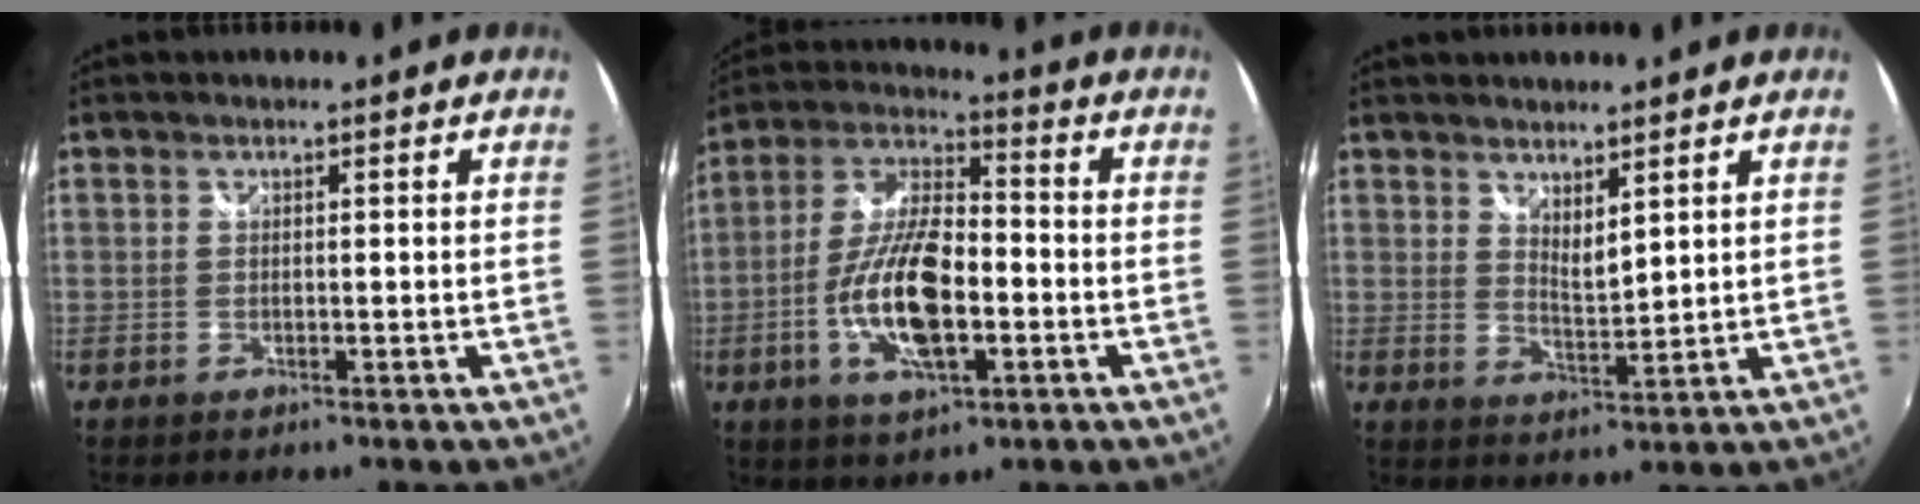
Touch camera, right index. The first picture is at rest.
{"total": 15.4, "force": [-4.1, 6.0, 13.5], "torque": [-0.277, -0.003, -0.078]}
{"total": 4.2, "force": [3.4, 1.1, 2.3], "torque": [-0.034, -0.008, 0.057]}